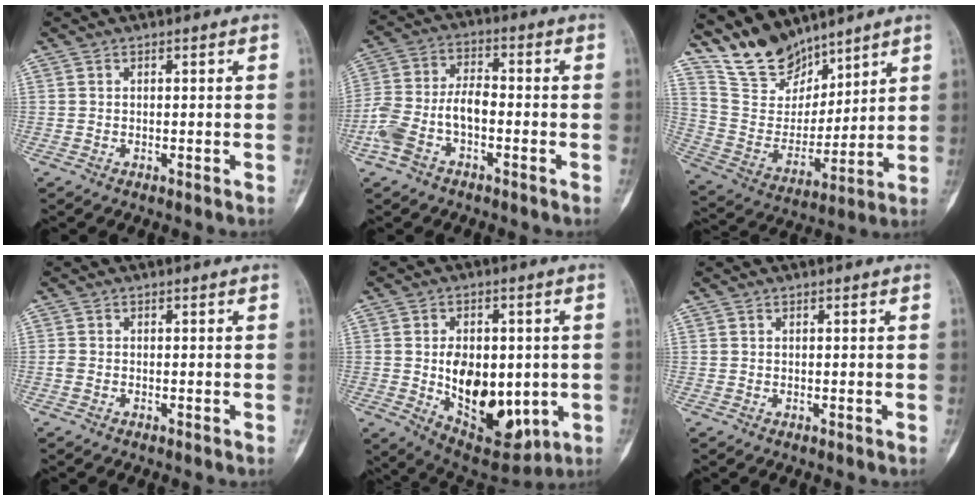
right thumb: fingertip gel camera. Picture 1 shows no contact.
{"total": 10.3, "force": [-3.4, 5.7, 8.0], "torque": [-0.174, 0.035, -0.069]}
{"total": 14.2, "force": [12.2, 6.4, 3.4], "torque": [-0.033, -0.069, 0.245]}
{"total": 1.0, "force": [-0.2, 0.7, 0.7], "torque": [-0.018, -0.001, -0.005]}
{"total": 17.4, "force": [-1.5, 10.4, 13.9], "torque": [-0.169, -0.016, 0.004]}
{"total": 0.0}